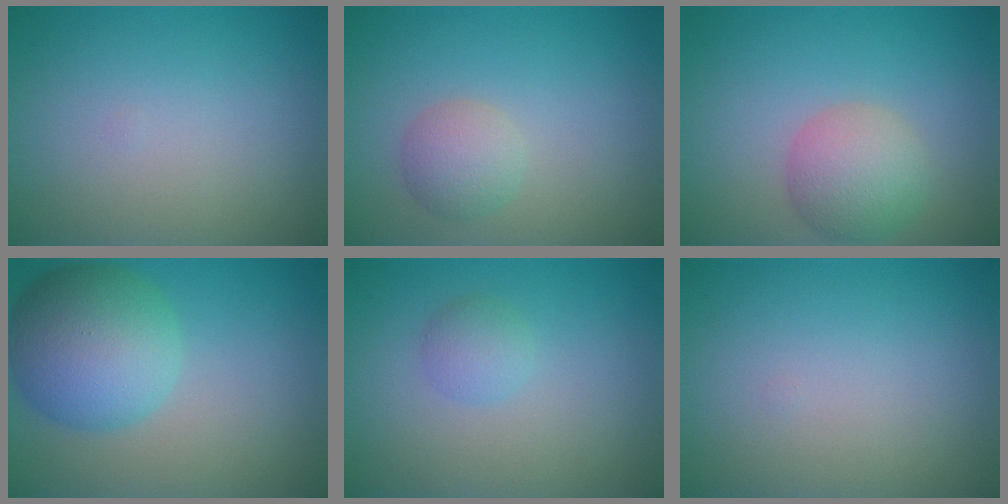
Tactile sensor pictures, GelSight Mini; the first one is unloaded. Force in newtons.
{"total": 2.4, "press": 2.4, "slide": 0.1}
{"total": 4.1, "press": 4.1, "slide": 0.3}
{"total": 7.9, "press": 7.9, "slide": 0.4}
{"total": 1.6, "press": 1.6, "slide": 0.0}
{"total": 0.0}